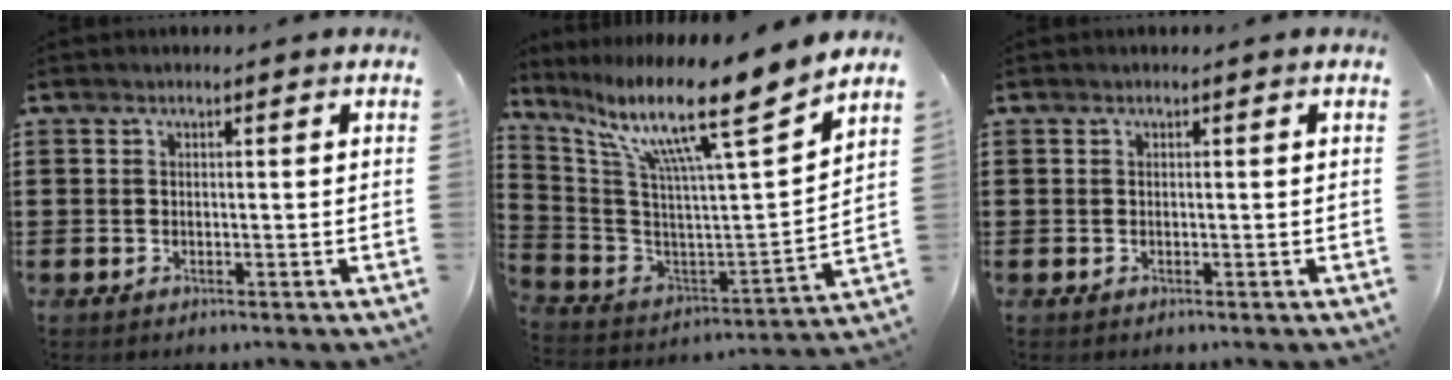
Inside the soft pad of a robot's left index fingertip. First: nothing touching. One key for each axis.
{"total": 13.8, "fx": 9.8, "fy": 0.3, "fz": 9.7, "tx": -0.199, "ty": -0.066, "tz": 0.145}
{"total": 0.0}